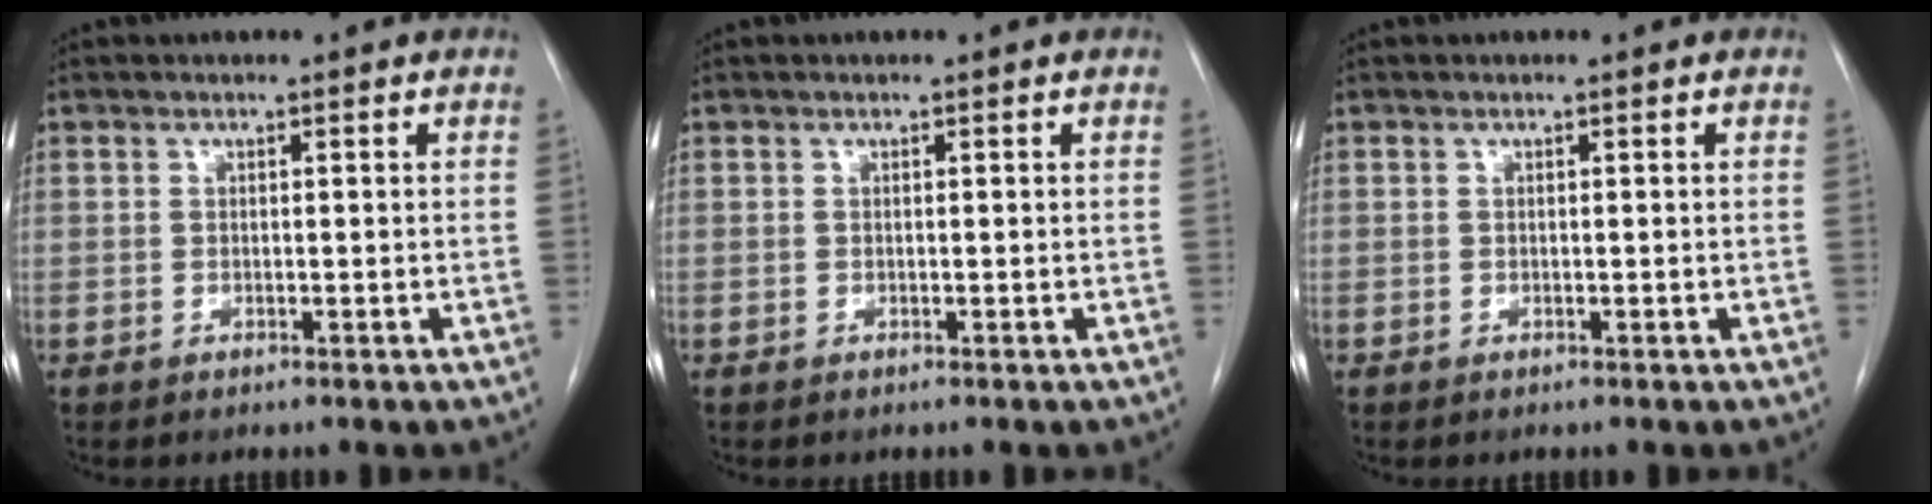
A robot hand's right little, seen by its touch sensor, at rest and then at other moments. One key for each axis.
{"total": 0.0}
{"total": 0.0}